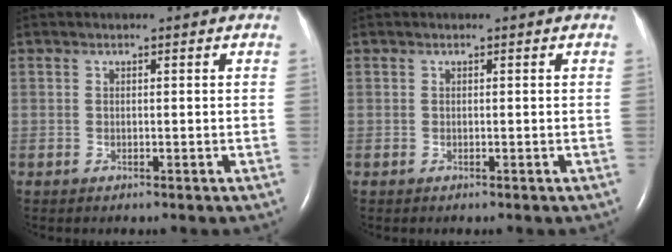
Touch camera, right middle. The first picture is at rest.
{"total": 0.0}